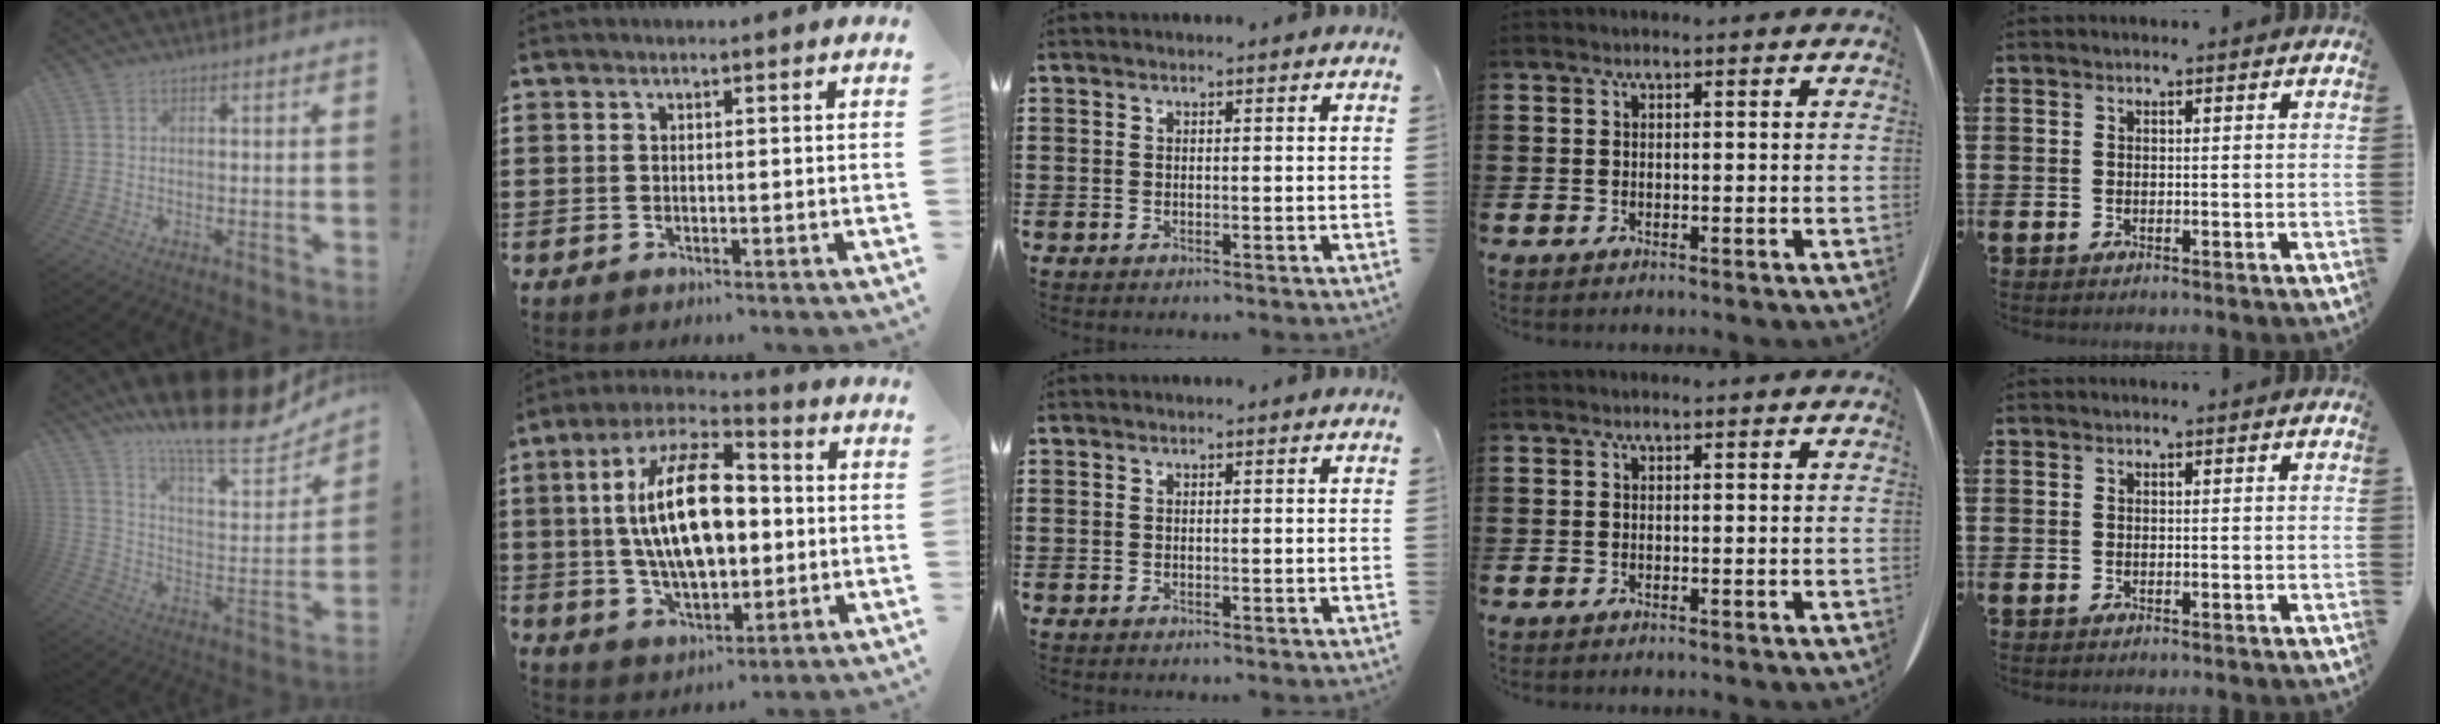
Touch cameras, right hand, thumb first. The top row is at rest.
{"thumb": {"total": 17.6, "force": [14.5, 3.3, 9.5], "torque": [-0.144, -0.131, 0.238]}, "index": {"total": 15.6, "force": [0.9, 7.6, 13.6], "torque": [-0.263, 0.005, 0.012]}}